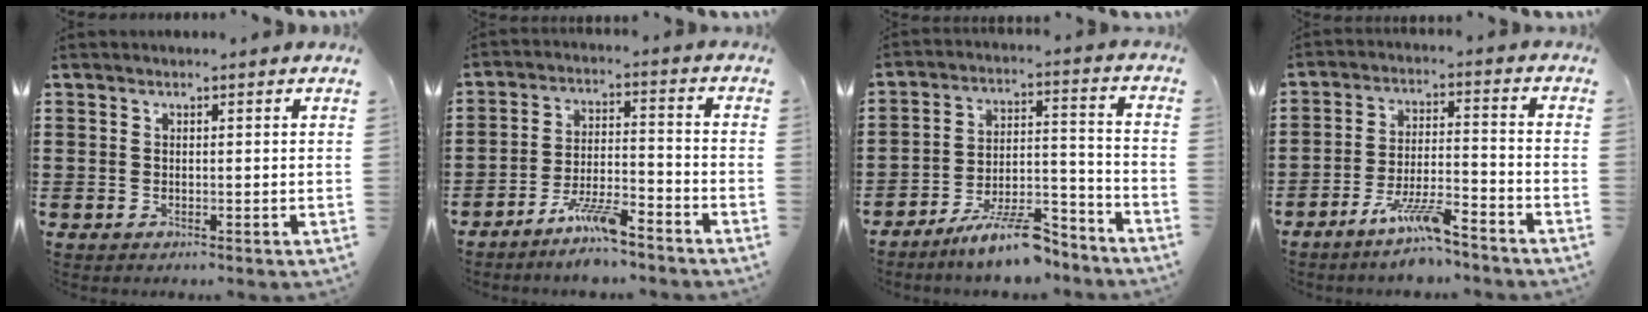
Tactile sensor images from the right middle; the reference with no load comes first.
{"total": 6.7, "force": [-5.5, 1.0, 3.7], "torque": [-0.080, 0.000, -0.107]}
{"total": 9.9, "force": [-8.1, 1.7, 5.3], "torque": [-0.092, 0.020, -0.150]}
{"total": 7.4, "force": [-5.6, 1.2, 4.6], "torque": [-0.100, -0.003, -0.108]}